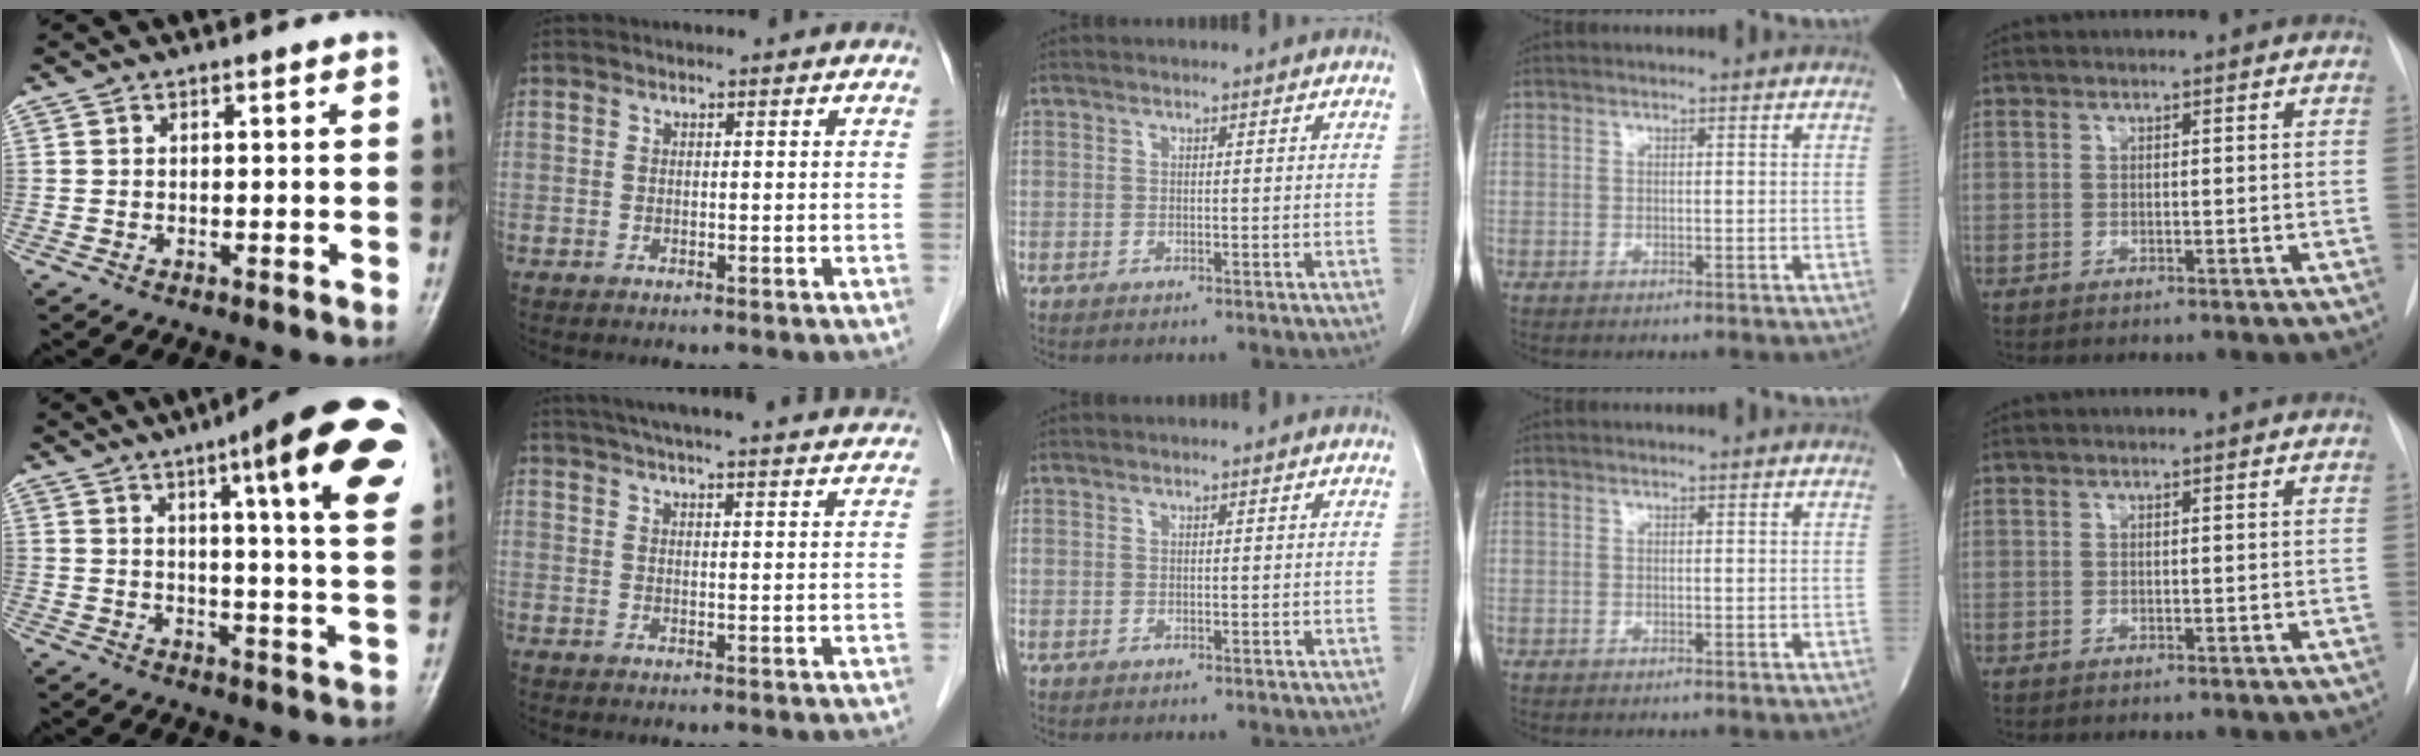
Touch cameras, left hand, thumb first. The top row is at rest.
{"thumb": {"total": 21.6, "force": [10.0, 3.8, 18.8], "torque": [-0.227, -0.027, 0.122]}, "index": {"total": 24.5, "force": [22.5, 1.4, 9.6], "torque": [-0.151, 0.001, 0.284]}}